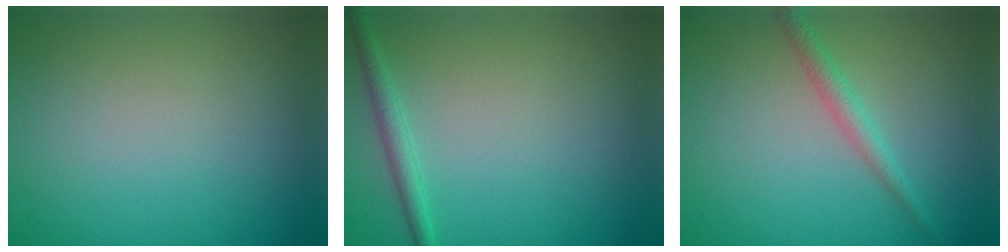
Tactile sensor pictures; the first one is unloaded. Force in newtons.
{"total": 1.6, "press": 1.6, "slide": 0.0}
{"total": 1.9, "press": 1.9, "slide": 0.0}